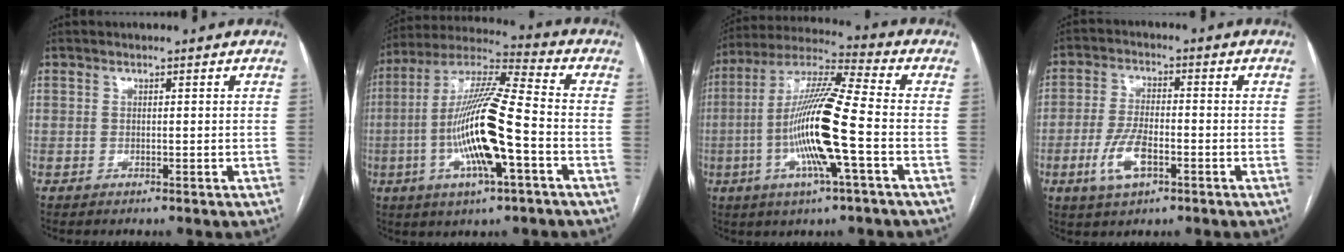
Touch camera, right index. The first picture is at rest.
{"total": 17.0, "force": [-4.0, 1.9, 16.4], "torque": [-0.323, -0.001, -0.072]}
{"total": 15.6, "force": [-3.4, 0.4, 15.3], "torque": [-0.296, -0.001, -0.071]}
{"total": 7.2, "force": [-2.9, 2.8, 6.0], "torque": [-0.131, 0.000, -0.052]}